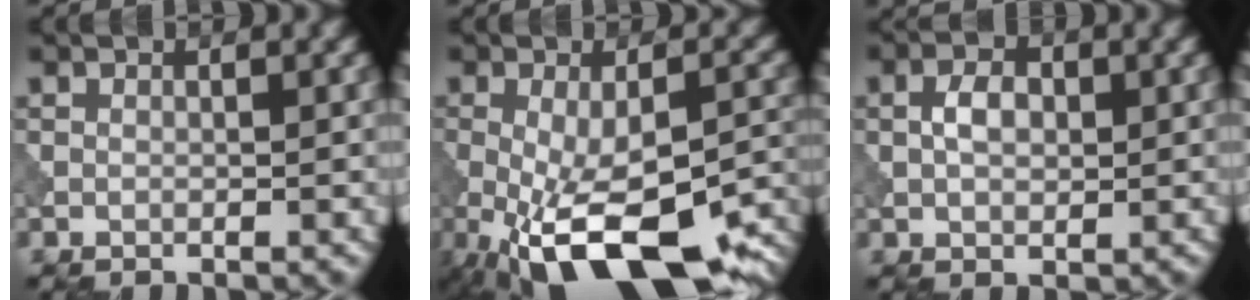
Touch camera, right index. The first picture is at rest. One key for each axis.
{"total": 14.1, "fx": -6.6, "fy": 5.1, "fz": 11.3, "tx": -0.201, "ty": -0.037, "tz": -0.098}
{"total": 2.7, "fx": 0.1, "fy": 1.8, "fz": 2.0, "tx": -0.039, "ty": 0.005, "tz": 0.002}